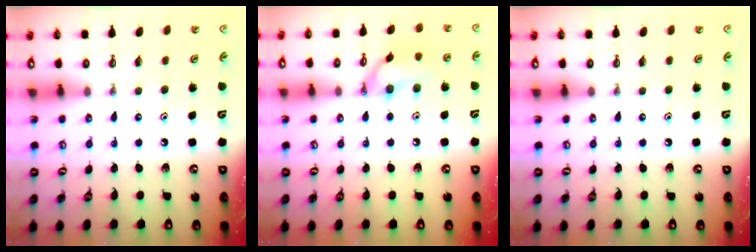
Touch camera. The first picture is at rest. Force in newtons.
{"total": 12.0, "press": 11.8, "slide": 1.6}
{"total": 0.0}